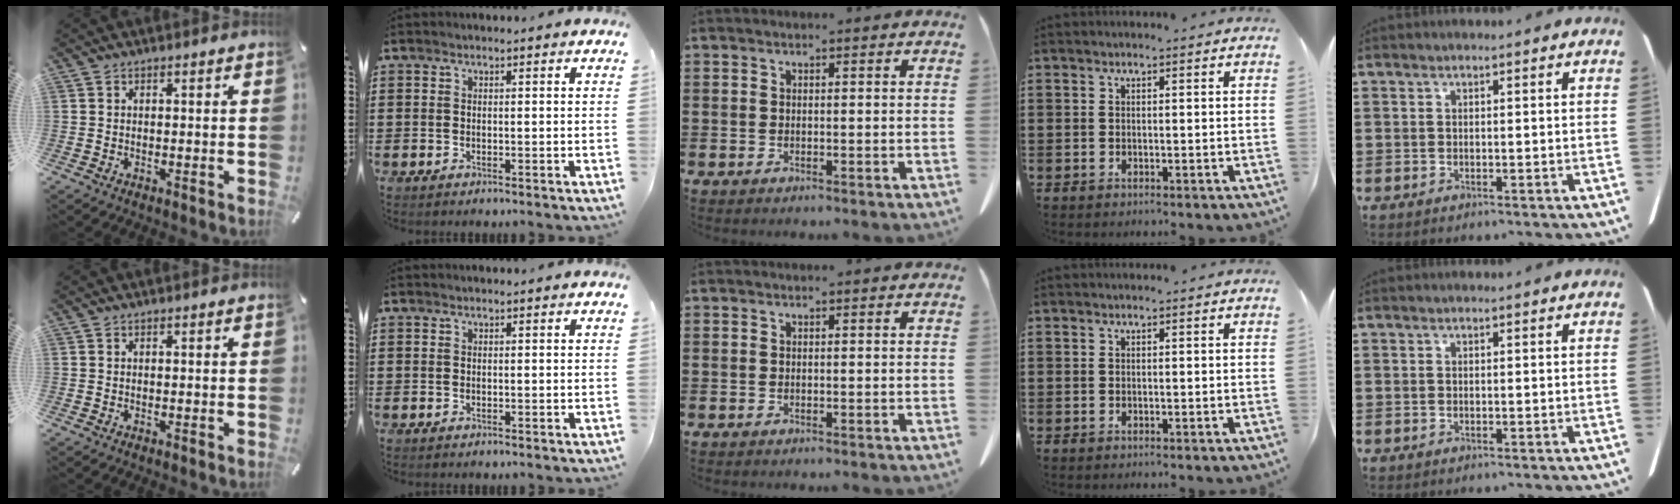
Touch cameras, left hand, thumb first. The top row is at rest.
{}